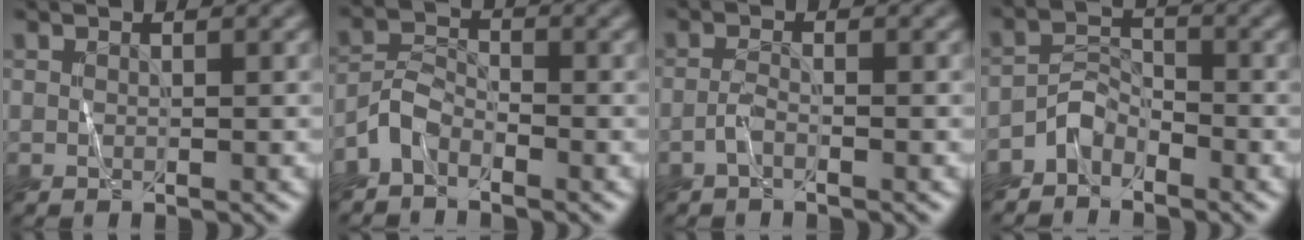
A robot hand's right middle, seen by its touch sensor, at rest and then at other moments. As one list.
[{"total": 2.6, "force": [-2.0, 1.2, 1.0], "torque": [-0.021, 0.011, -0.048]}, {"total": 1.1, "force": [-0.7, 0.3, 0.8], "torque": [-0.022, 0.003, -0.017]}, {"total": 2.5, "force": [-2.1, 1.2, 0.5], "torque": [-0.010, 0.014, -0.046]}]